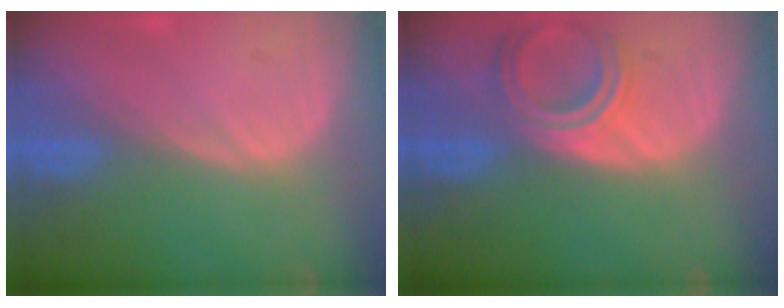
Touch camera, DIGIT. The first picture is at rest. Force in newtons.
{"total": 6.3, "press": 5.6, "slide": 2.8}